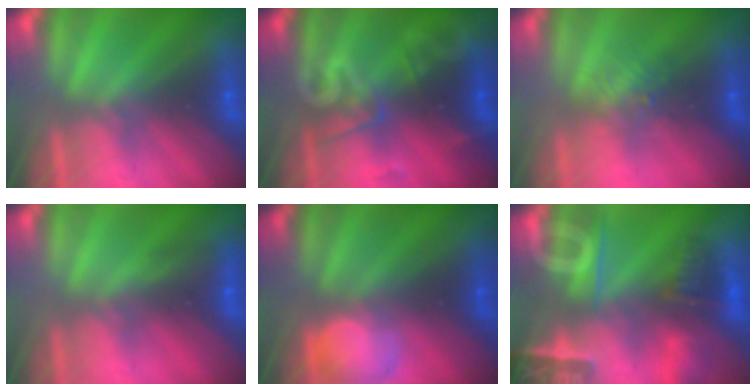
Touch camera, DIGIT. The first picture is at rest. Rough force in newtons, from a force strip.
{"total": 2.8}
{"total": 2.2}
{"total": 3.0}
{"total": 2.4}
{"total": 8.4}